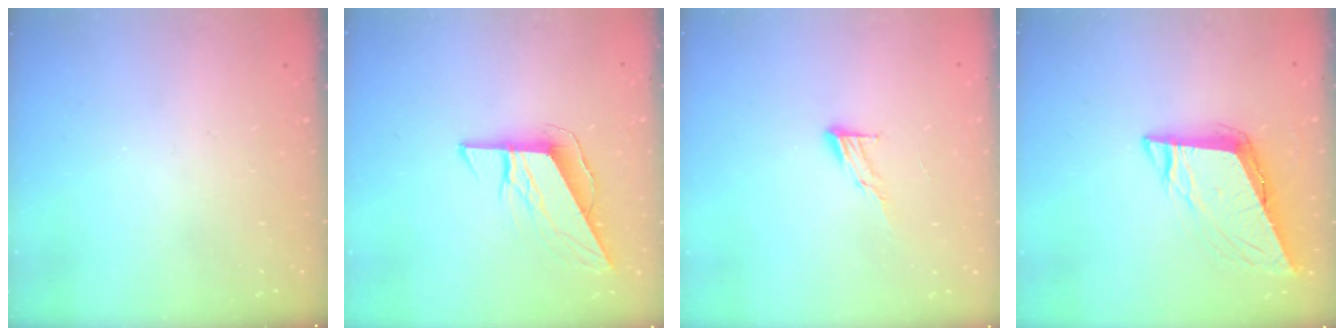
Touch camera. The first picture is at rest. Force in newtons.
{"total": 8.2, "press": 8.2, "slide": 0.3}
{"total": 7.2, "press": 7.2, "slide": 0.6}
{"total": 9.6, "press": 9.4, "slide": 2.1}